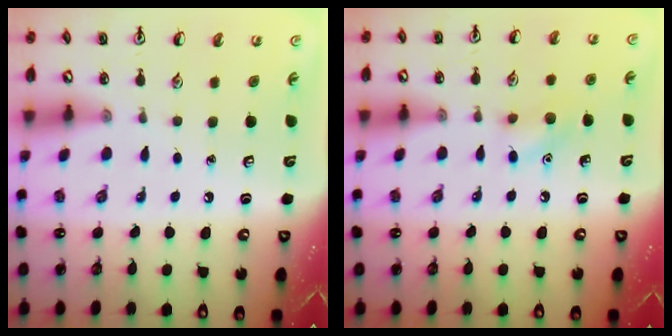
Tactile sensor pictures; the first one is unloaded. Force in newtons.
{"total": 7.8, "press": 7.6, "slide": 1.8}